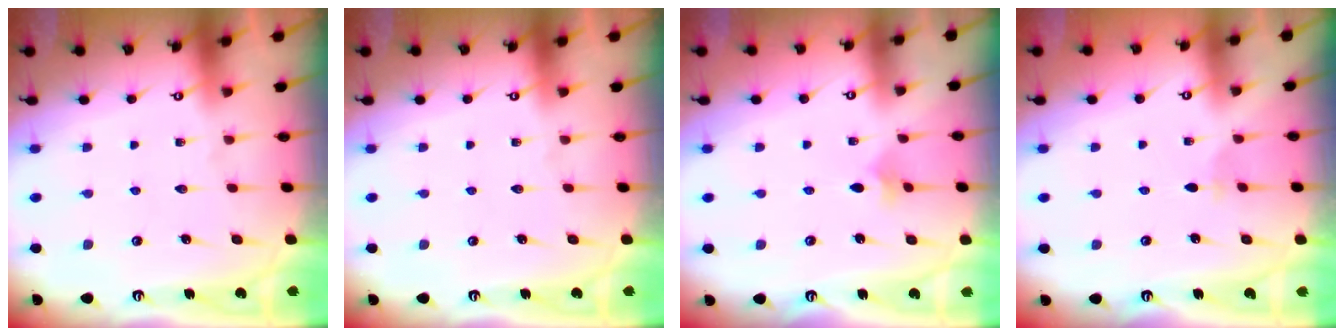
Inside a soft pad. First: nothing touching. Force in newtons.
{"total": 0.0}
{"total": 2.5, "press": 2.4, "slide": 0.6}
{"total": 2.2, "press": 2.1, "slide": 0.5}